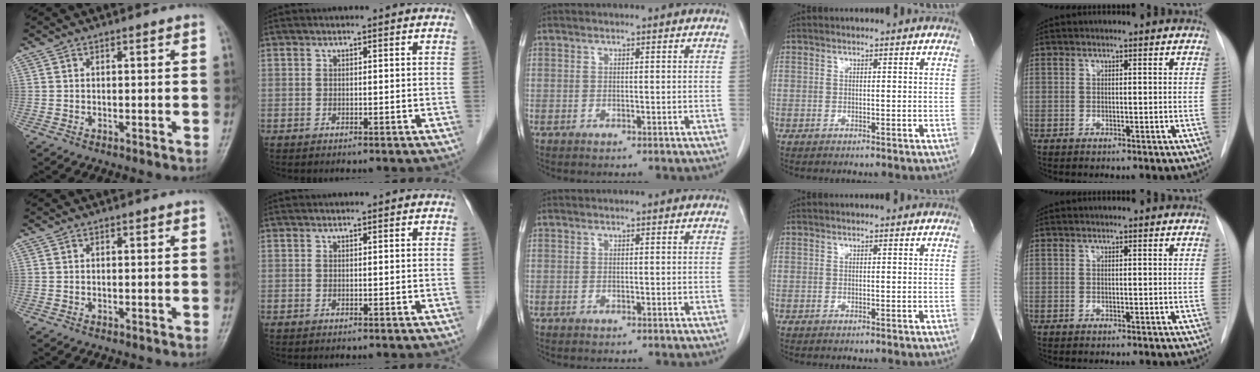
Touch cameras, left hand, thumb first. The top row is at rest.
{}